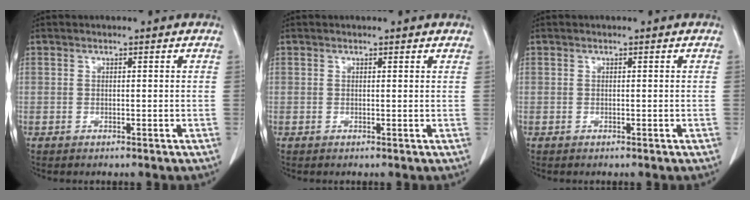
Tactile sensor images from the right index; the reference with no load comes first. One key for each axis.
{"total": 1.0, "fx": 0.9, "fy": 0.3, "fz": 0.3, "tx": -0.009, "ty": 0.002, "tz": 0.006}
{"total": 0.0}